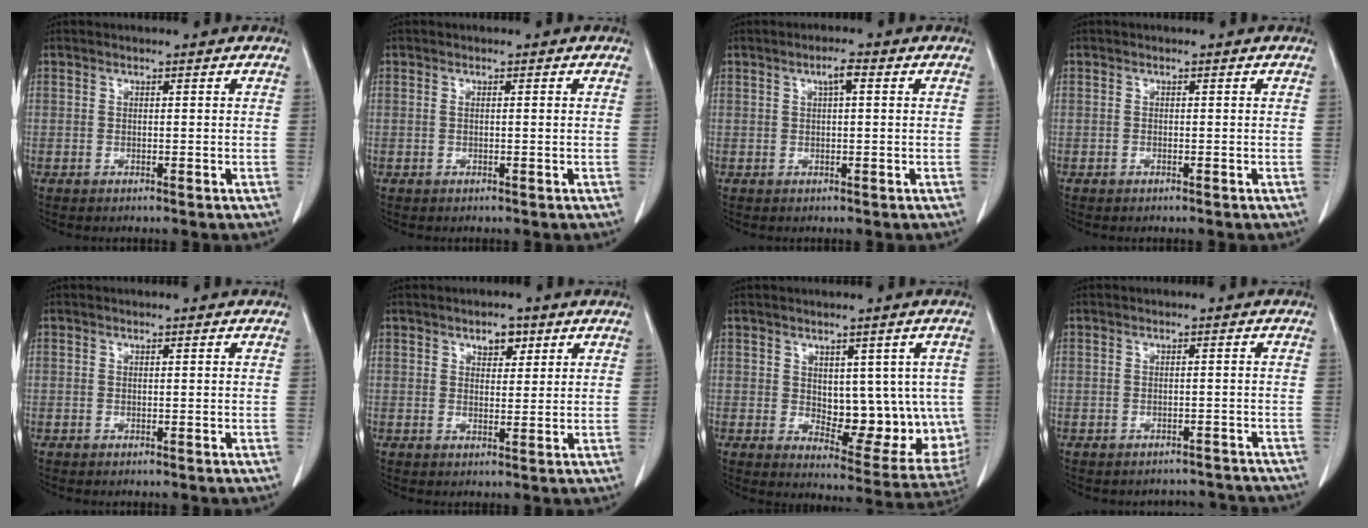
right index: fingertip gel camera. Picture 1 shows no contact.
{"total": 0.6, "force": [0.0, 0.0, 0.6], "torque": [-0.013, 0.000, 0.000]}
{"total": 2.2, "force": [0.8, 0.3, 2.0], "torque": [-0.036, 0.005, 0.012]}
{"total": 0.0}
{"total": 0.0}
{"total": 2.9, "force": [1.8, 1.6, 1.7], "torque": [-0.023, 0.001, 0.027]}
{"total": 12.8, "force": [0.6, 6.7, 10.9], "torque": [-0.131, -0.003, 0.029]}
{"total": 4.3, "force": [-3.9, 1.6, -0.5], "torque": [0.010, 0.016, -0.039]}